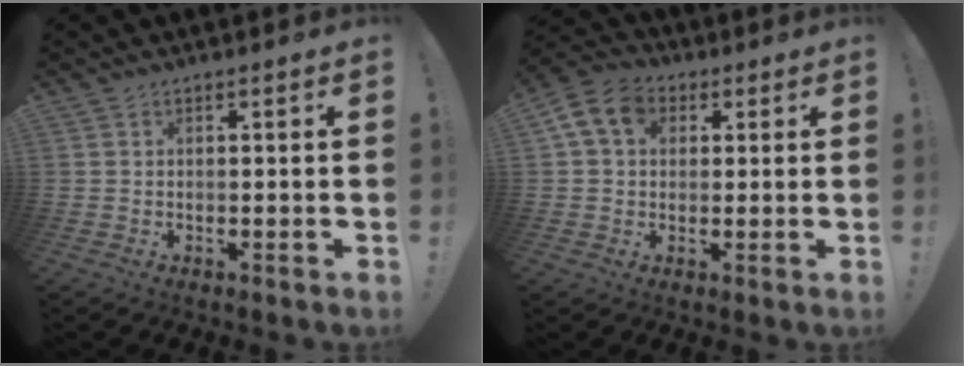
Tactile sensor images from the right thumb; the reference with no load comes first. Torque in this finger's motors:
{"motor_torque": [0.89, 0.88, 0.35, -0.27, 0.00]}